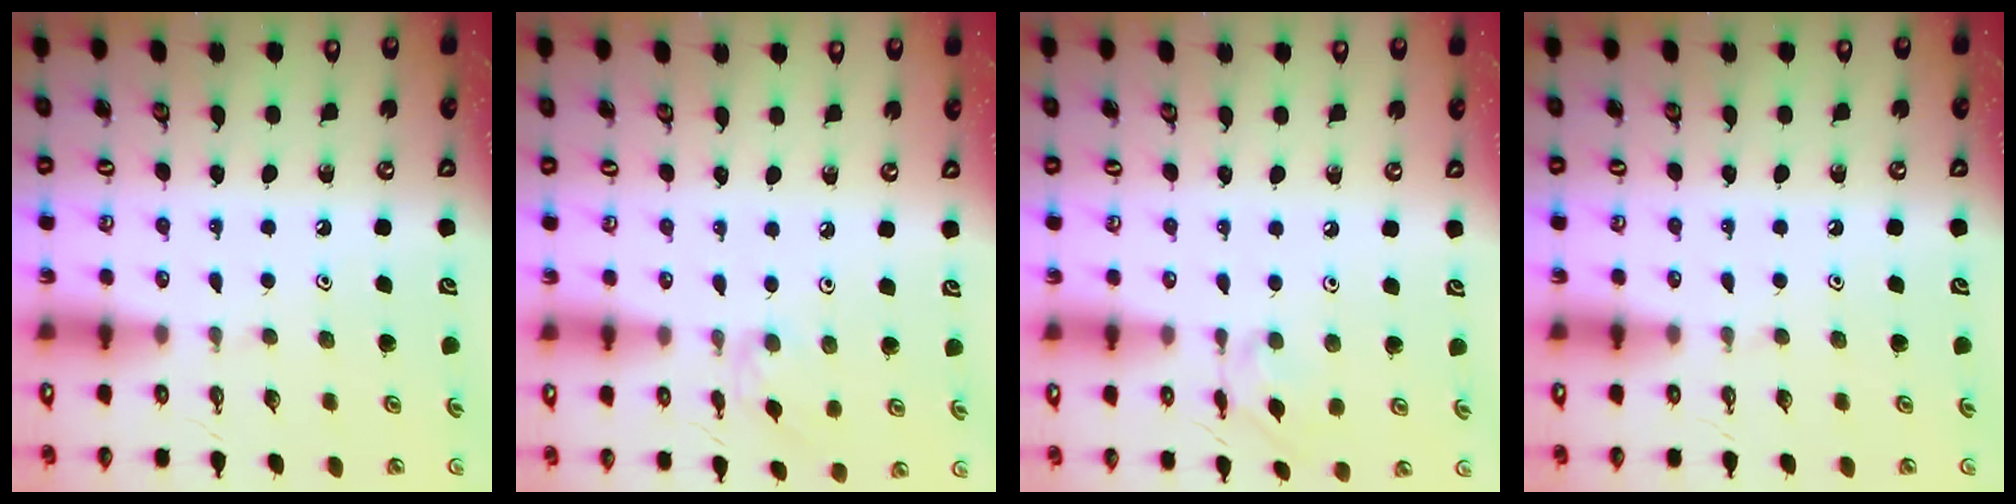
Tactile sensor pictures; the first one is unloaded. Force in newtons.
{"total": 2.0, "press": 1.9, "slide": 0.5}
{"total": 2.6, "press": 2.6, "slide": 0.3}
{"total": 0.0}